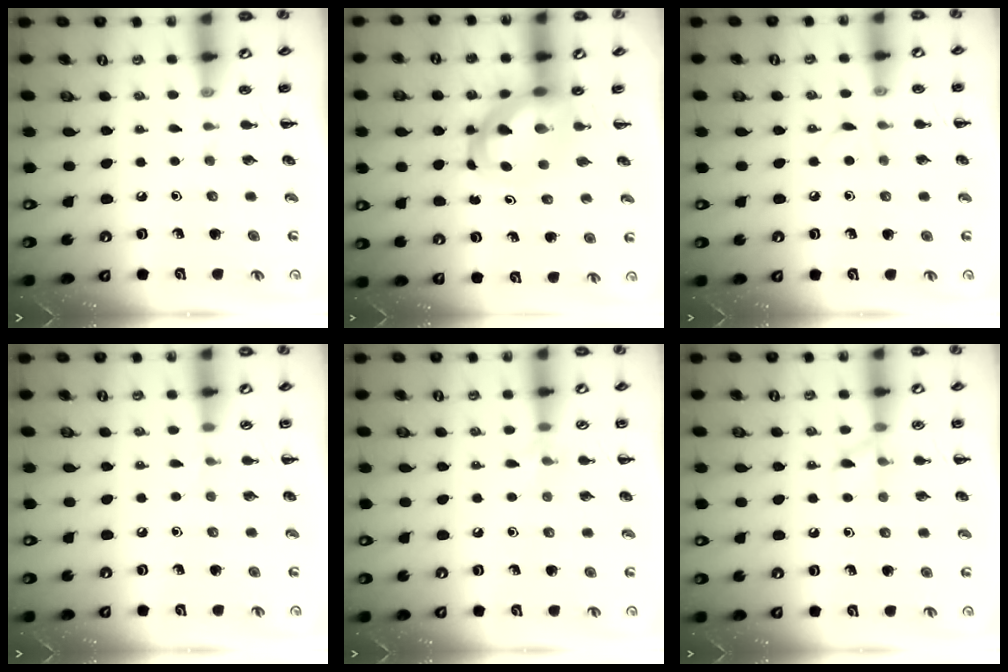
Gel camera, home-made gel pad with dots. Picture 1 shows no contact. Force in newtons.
{"total": 5.1, "press": 5.0, "slide": 1.2}
{"total": 5.2, "press": 5.0, "slide": 1.5}
{"total": 3.0, "press": 2.8, "slide": 1.1}
{"total": 5.7, "press": 5.4, "slide": 1.8}
{"total": 6.4, "press": 6.4, "slide": 0.6}